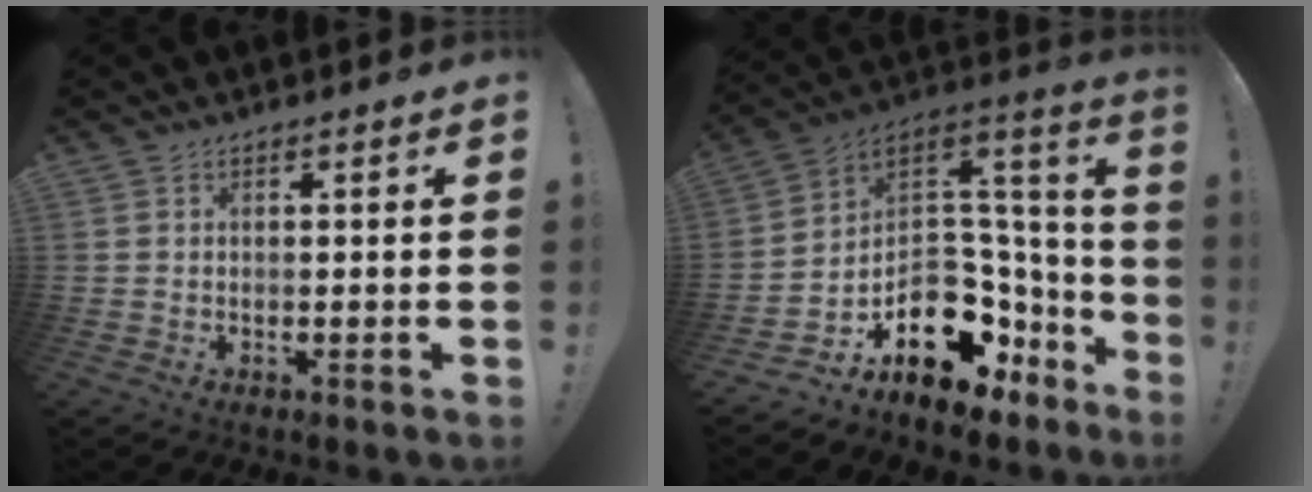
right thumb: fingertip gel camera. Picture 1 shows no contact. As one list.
[{"total": 16.9, "force": [-6.5, 12.5, 9.3], "torque": [-0.096, 0.016, -0.079]}]